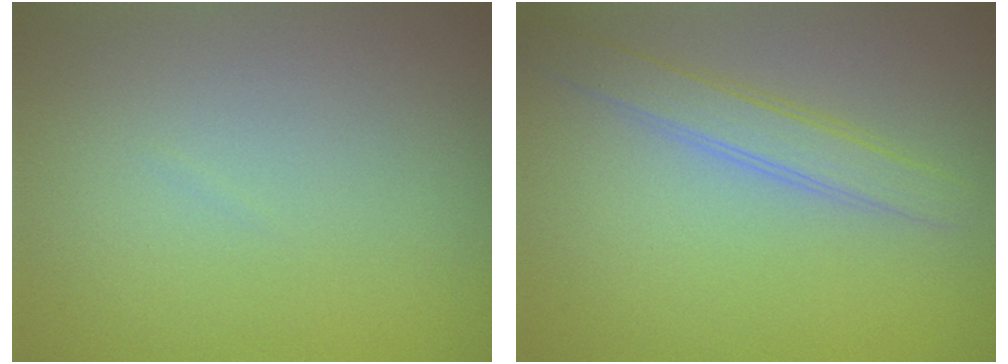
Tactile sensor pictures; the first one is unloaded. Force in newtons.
{"total": 2.8, "press": 2.8, "slide": 0.2}